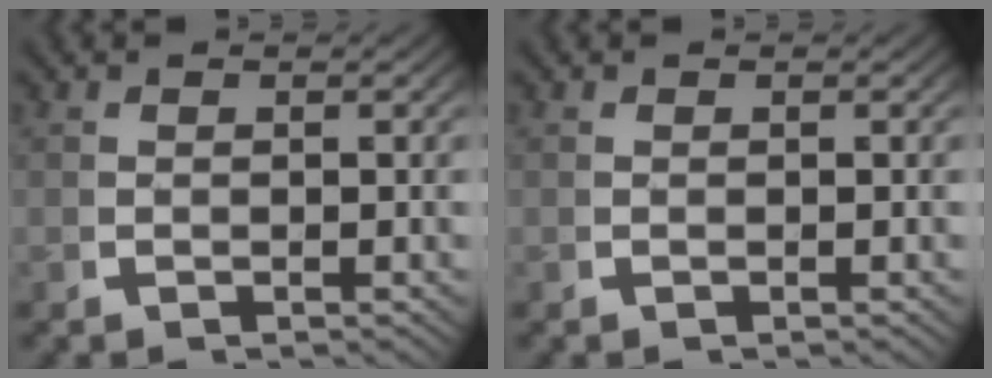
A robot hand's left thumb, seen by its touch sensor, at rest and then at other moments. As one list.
[{"total": 0.0}]